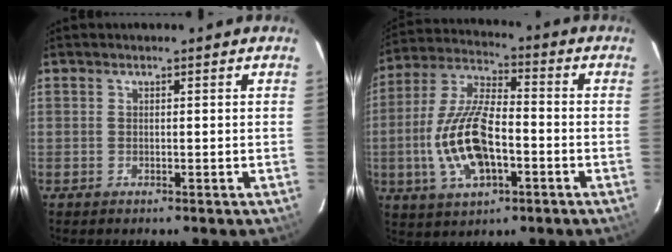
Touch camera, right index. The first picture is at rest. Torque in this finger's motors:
{"motor_torque": [2.01, -0.12, 0.39, 0.21]}